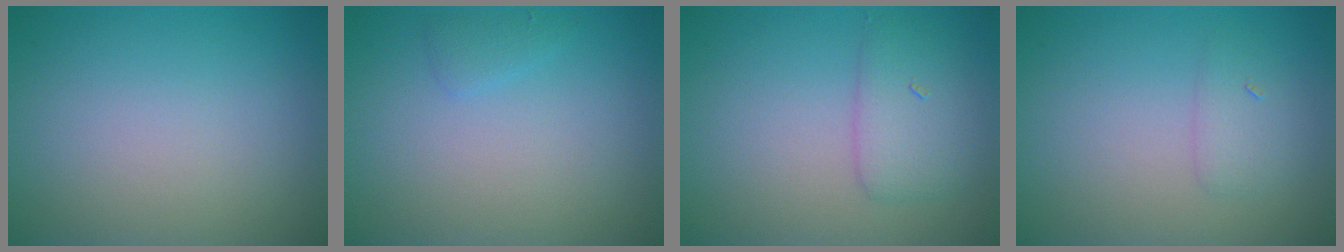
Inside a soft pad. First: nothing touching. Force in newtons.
{"total": 0.9, "press": 0.9, "slide": 0.1}
{"total": 2.9, "press": 2.9, "slide": 0.1}
{"total": 1.5, "press": 1.5, "slide": 0.1}